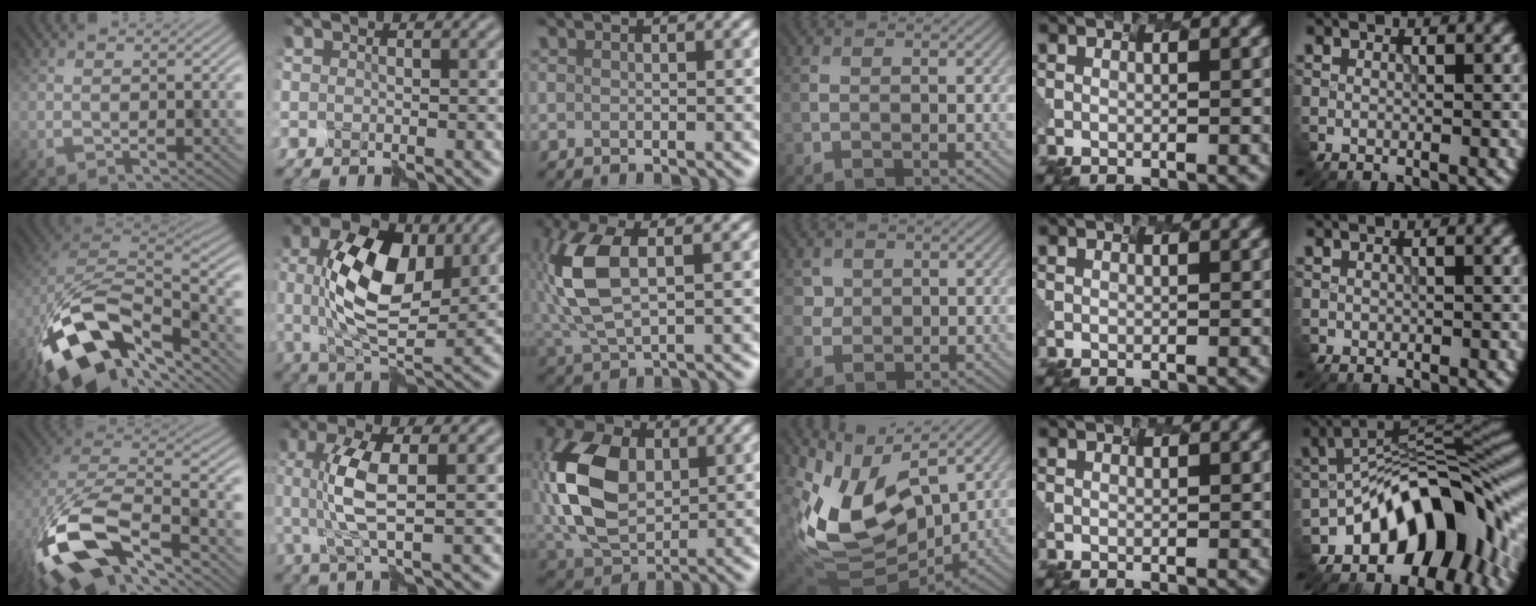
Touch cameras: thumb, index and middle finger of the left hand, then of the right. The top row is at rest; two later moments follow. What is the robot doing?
{"motion": "disassemble", "object": "markers"}